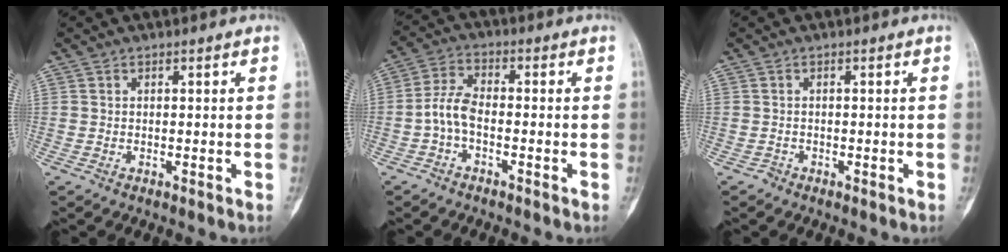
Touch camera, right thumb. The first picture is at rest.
{"total": 5.6, "force": [-1.7, 2.9, 4.5], "torque": [-0.093, 0.021, -0.042]}
{"total": 0.7, "force": [-0.5, 0.4, -0.1], "torque": [0.001, 0.001, -0.014]}